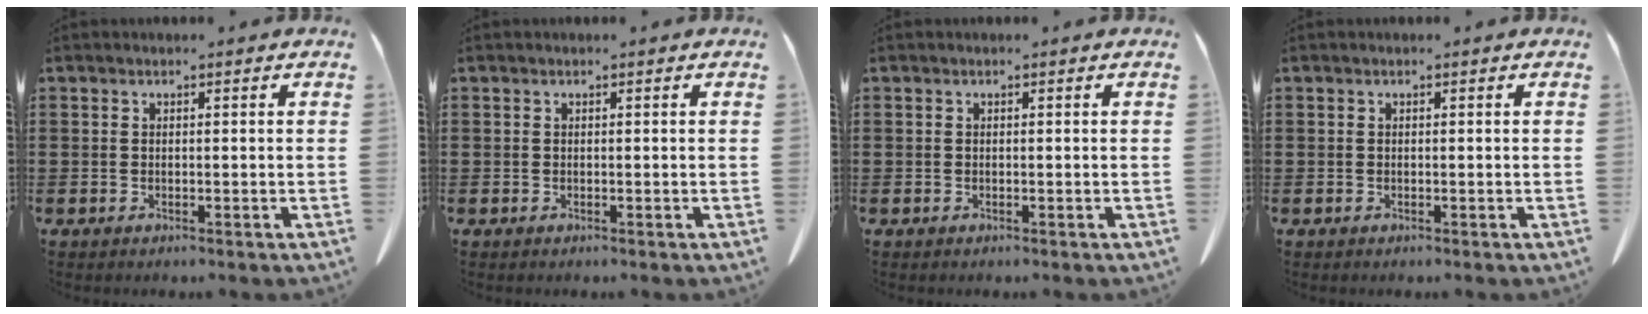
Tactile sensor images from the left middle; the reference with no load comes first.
{"total": 0.0}
{"total": 0.0}
{"total": 0.0}